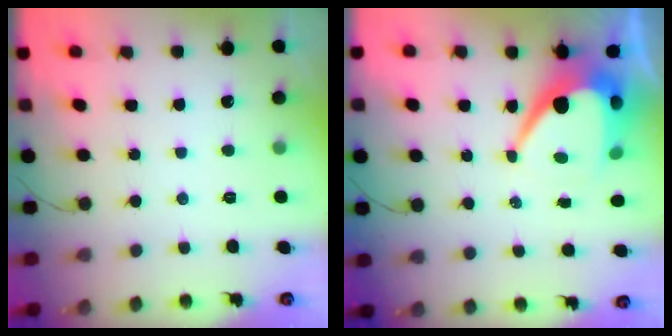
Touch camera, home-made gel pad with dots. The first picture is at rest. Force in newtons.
{"total": 11.7, "press": 11.6, "slide": 0.7}